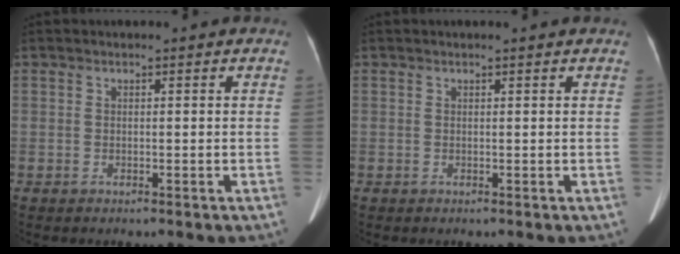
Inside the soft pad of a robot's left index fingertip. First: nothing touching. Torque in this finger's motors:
{"motor_torque": [-0.06, -0.09, 0.01, 0.00]}